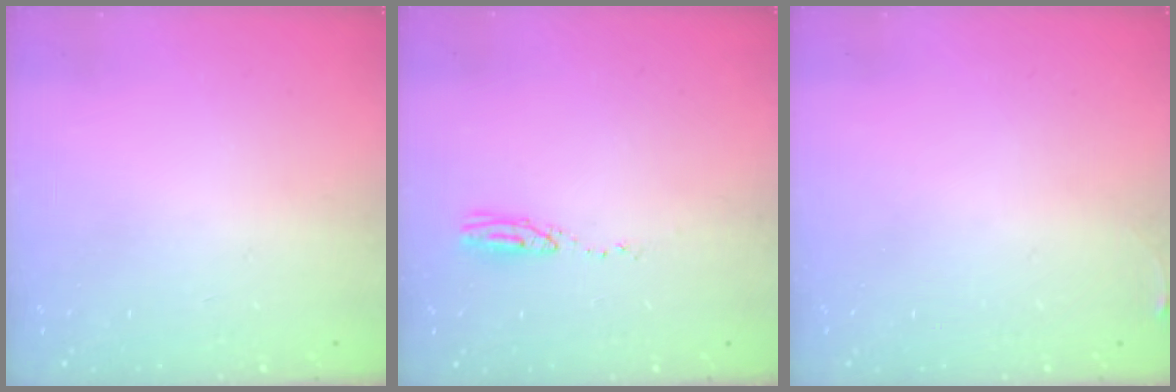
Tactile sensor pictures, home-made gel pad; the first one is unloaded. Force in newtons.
{"total": 14.7, "press": 6.3, "slide": 13.3}
{"total": 3.6, "press": 3.5, "slide": 0.6}